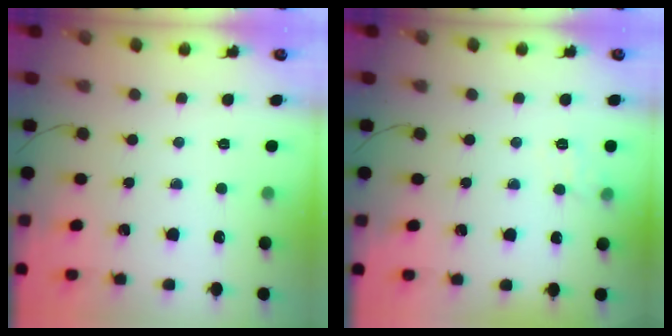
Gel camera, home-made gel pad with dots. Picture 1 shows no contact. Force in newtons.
{"total": 7.2, "press": 7.0, "slide": 1.9}